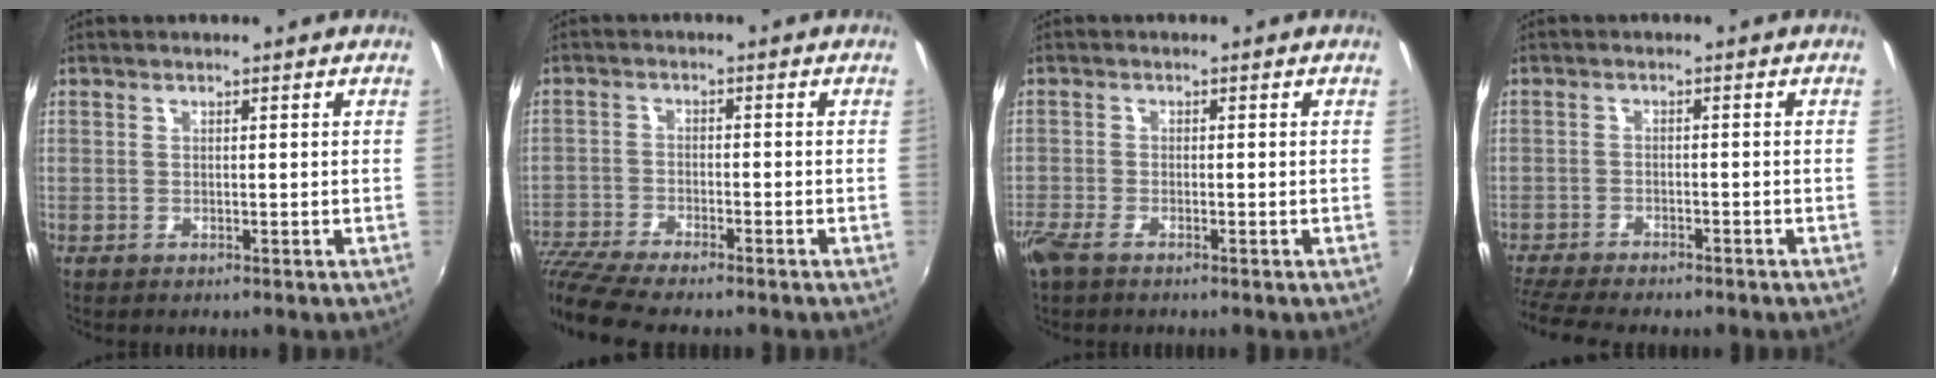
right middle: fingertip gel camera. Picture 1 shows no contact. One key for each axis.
{"total": 10.3, "fx": -9.0, "fy": 1.5, "fz": 4.7, "tx": -0.121, "ty": -0.031, "tz": -0.166}
{"total": 3.6, "fx": -2.6, "fy": 1.1, "fz": 2.1, "tx": -0.055, "ty": -0.011, "tz": -0.055}
{"total": 9.9, "fx": -8.7, "fy": 2.0, "fz": 4.3, "tx": -0.110, "ty": -0.032, "tz": -0.142}